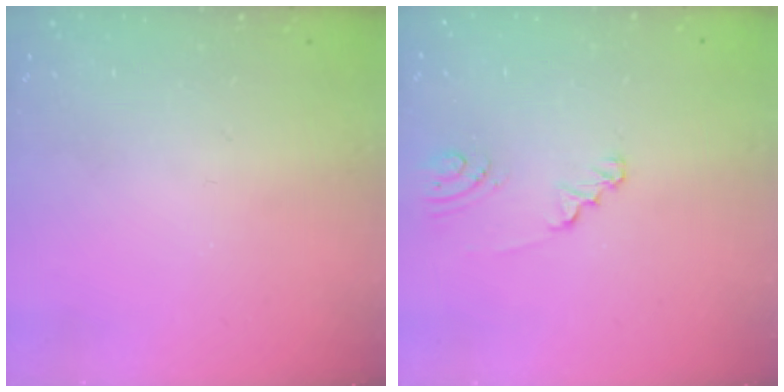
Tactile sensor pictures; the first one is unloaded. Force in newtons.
{"total": 1.5, "press": 1.5, "slide": 0.1}